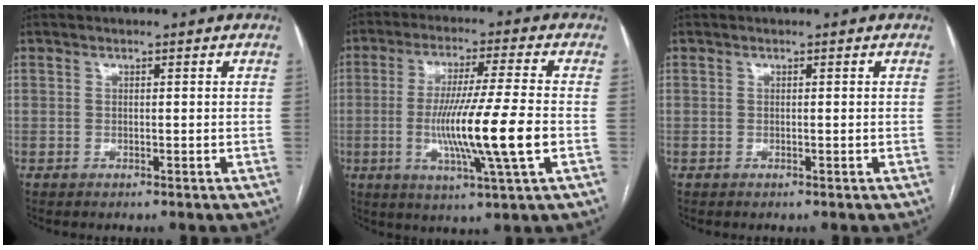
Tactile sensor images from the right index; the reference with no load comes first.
{"total": 13.4, "force": [-2.5, -0.8, 13.2], "torque": [-0.248, -0.018, -0.050]}
{"total": 0.0}